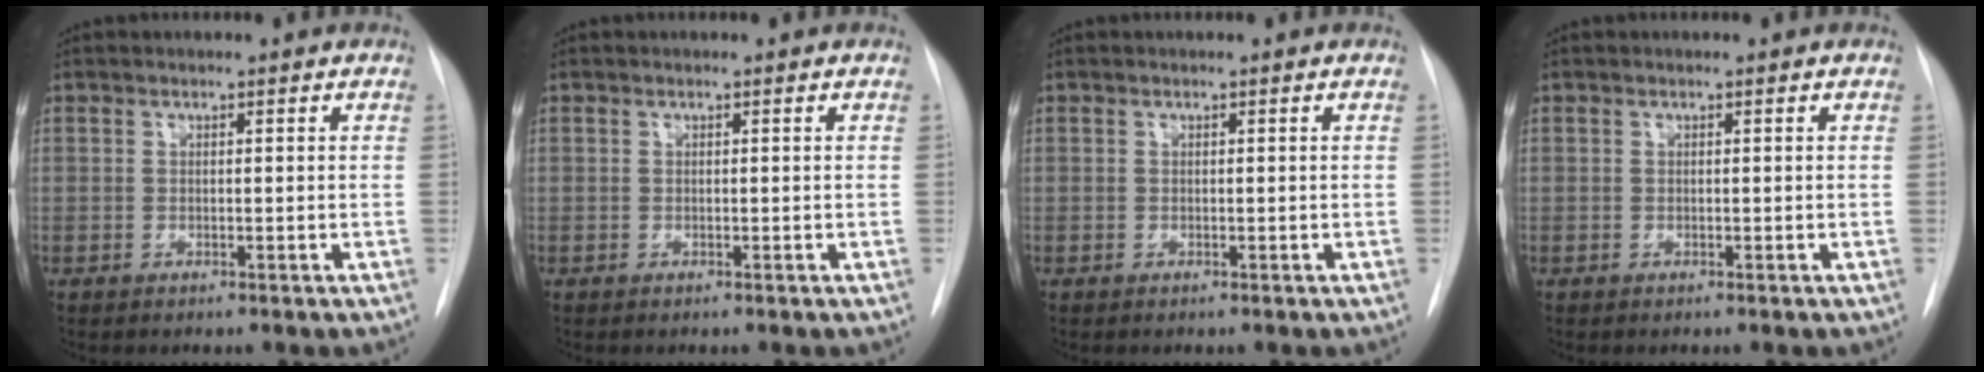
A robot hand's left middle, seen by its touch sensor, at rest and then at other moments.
{"total": 0.0}
{"total": 0.0}
{"total": 0.0}